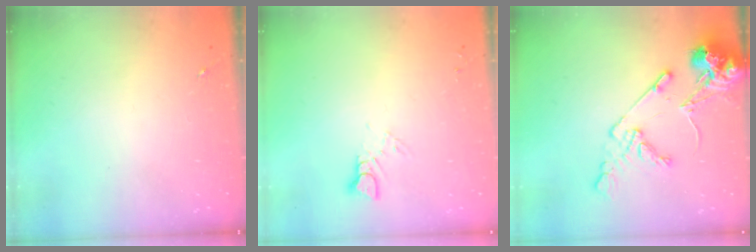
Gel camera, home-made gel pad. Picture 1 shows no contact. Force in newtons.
{"total": 2.9, "press": 2.9, "slide": 0.2}
{"total": 13.7, "press": 13.5, "slide": 2.3}